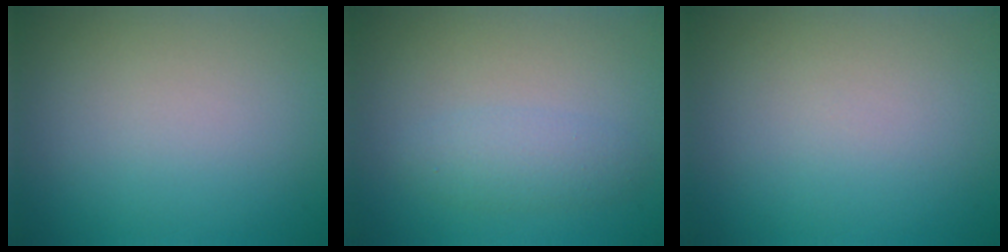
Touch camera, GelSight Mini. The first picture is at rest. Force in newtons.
{"total": 2.2, "press": 2.2, "slide": 0.1}
{"total": 0.0}